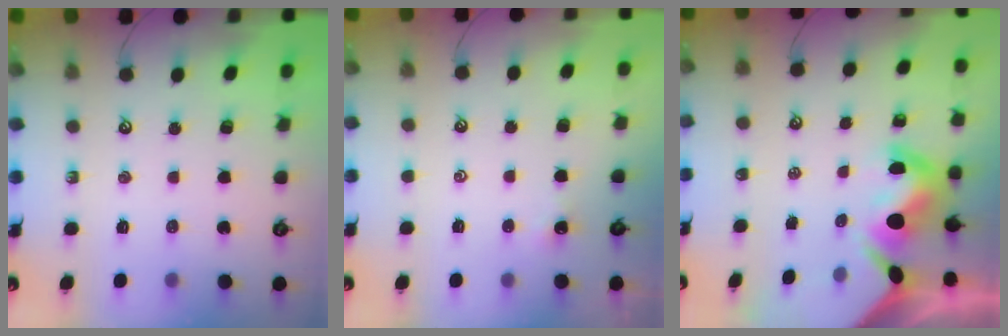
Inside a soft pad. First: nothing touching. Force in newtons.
{"total": 3.9, "press": 3.9, "slide": 0.1}
{"total": 9.7, "press": 9.7, "slide": 0.8}